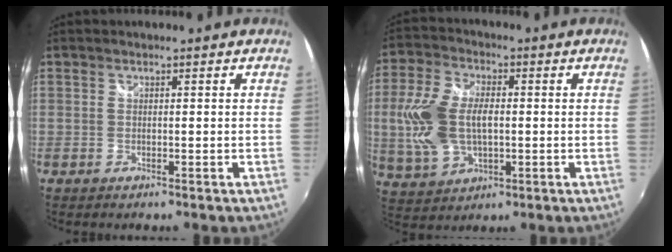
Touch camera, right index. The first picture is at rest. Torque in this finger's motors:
{"motor_torque": [1.11, 0.39, 0.62, 0.14]}